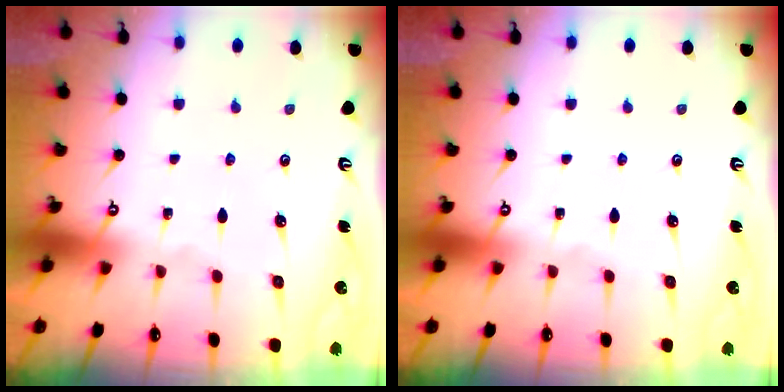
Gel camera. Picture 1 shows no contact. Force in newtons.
{"total": 0.0}